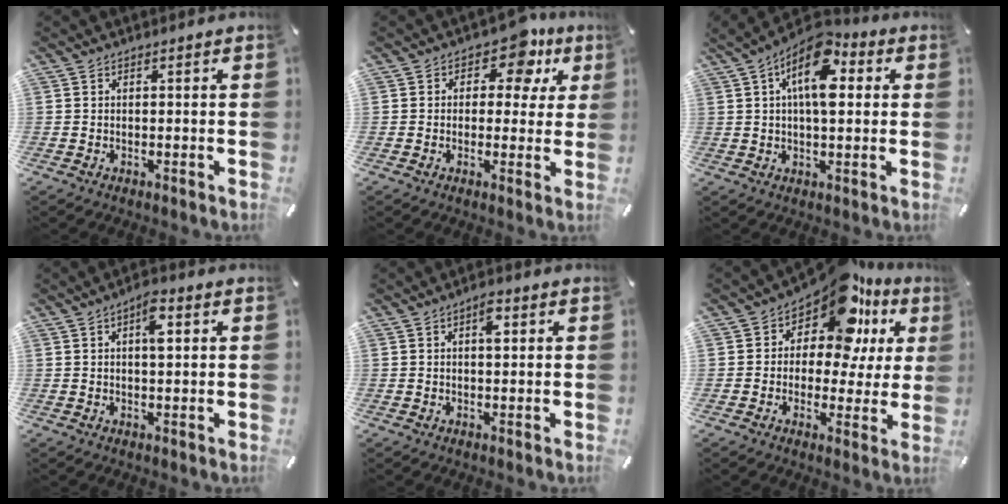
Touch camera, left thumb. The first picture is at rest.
{"total": 9.0, "force": [4.6, 5.5, 5.5], "torque": [-0.068, -0.024, 0.074]}
{"total": 12.9, "force": [4.6, 6.4, 10.2], "torque": [-0.172, -0.015, 0.081]}
{"total": 5.1, "force": [1.5, 2.1, 4.4], "torque": [-0.061, -0.003, 0.016]}
{"total": 3.3, "force": [1.0, 1.5, 2.8], "torque": [-0.035, 0.000, 0.009]}
{"total": 13.8, "force": [8.5, 7.1, 8.3], "torque": [-0.141, -0.059, 0.149]}